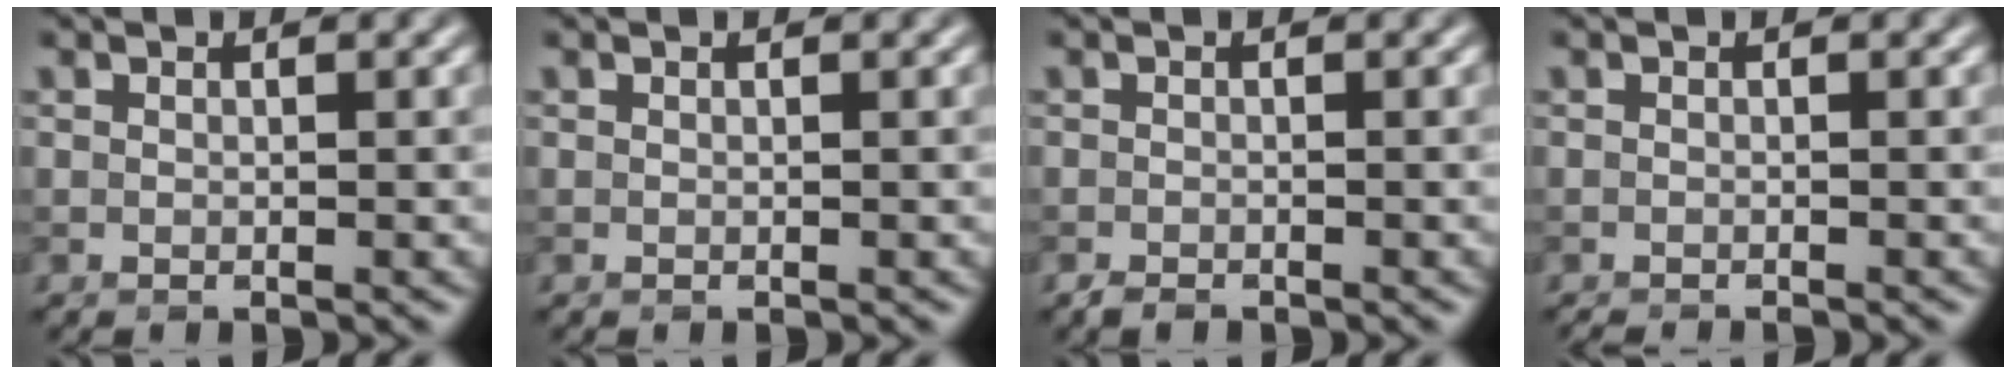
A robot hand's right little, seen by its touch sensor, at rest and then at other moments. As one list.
[{"total": 0.0}, {"total": 0.9, "force": [-0.8, 0.3, 0.3], "torque": [-0.004, -0.003, -0.014]}, {"total": 1.1, "force": [-1.1, 0.1, 0.3], "torque": [0.005, -0.004, -0.017]}]